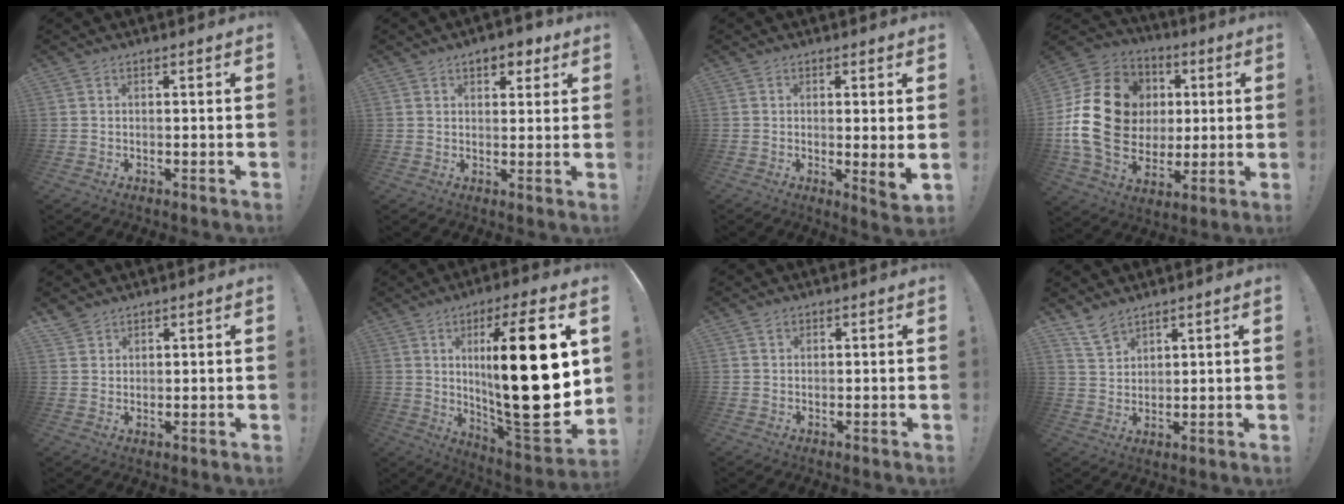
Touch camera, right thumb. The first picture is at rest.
{"total": 5.3, "force": [3.1, 3.3, 2.8], "torque": [-0.018, -0.012, 0.049]}
{"total": 4.1, "force": [0.6, -0.3, 4.0], "torque": [-0.046, -0.019, 0.010]}
{"total": 23.4, "force": [2.5, 19.0, 13.4], "torque": [-0.223, 0.007, 0.080]}
{"total": 3.1, "force": [2.8, 1.3, 0.5], "torque": [-0.001, -0.019, 0.052]}
{"total": 28.8, "force": [4.5, 6.3, 27.8], "torque": [-0.459, -0.042, 0.063]}
{"total": 1.2, "force": [0.9, 0.7, 0.3], "torque": [0.002, -0.002, 0.016]}
{"total": 6.1, "force": [5.1, 2.6, 2.2], "torque": [-0.036, -0.032, 0.098]}